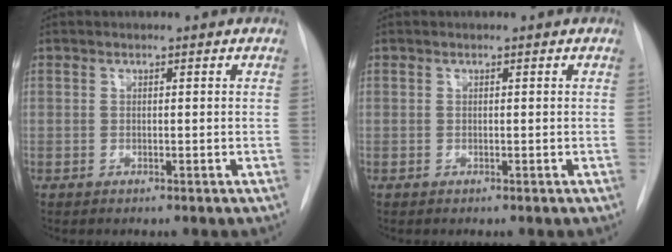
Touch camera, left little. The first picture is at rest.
{"total": 0.0}